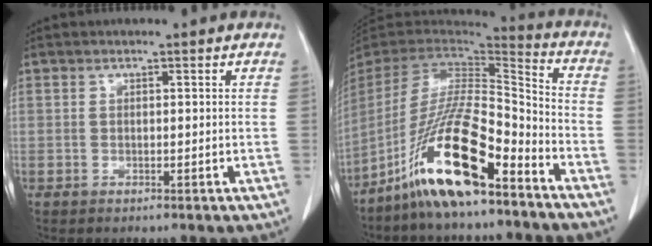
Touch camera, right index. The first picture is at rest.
{"total": 17.5, "force": [-11.4, 2.5, 13.0], "torque": [-0.271, -0.021, -0.213]}